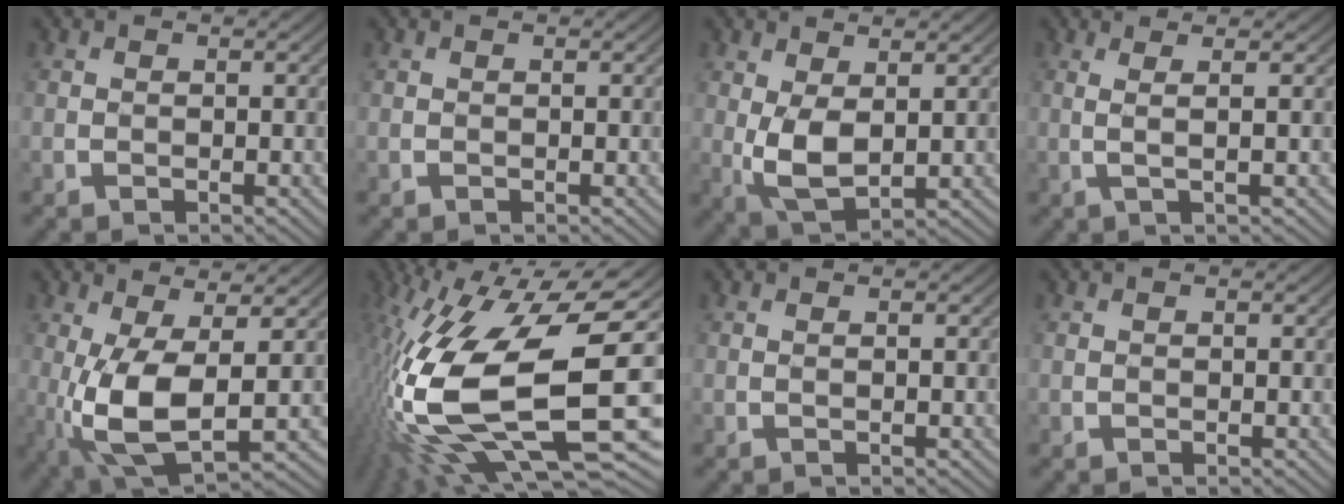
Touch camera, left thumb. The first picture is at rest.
{"total": 0.0}
{"total": 6.7, "force": [1.0, 3.9, 5.4], "torque": [-0.135, -0.002, 0.018]}
{"total": 2.0, "force": [0.6, -0.7, 1.8], "torque": [-0.026, 0.000, 0.011]}
{"total": 10.1, "force": [-0.9, 4.7, 8.9], "torque": [-0.192, -0.010, -0.024]}
{"total": 19.9, "force": [-3.7, 8.1, 17.8], "torque": [-0.386, -0.034, -0.066]}
{"total": 0.0}
{"total": 0.0}